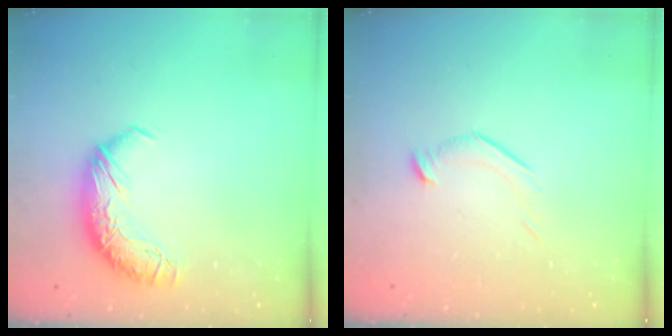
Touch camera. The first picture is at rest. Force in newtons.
{"total": 6.1, "press": 6.1, "slide": 1.0}